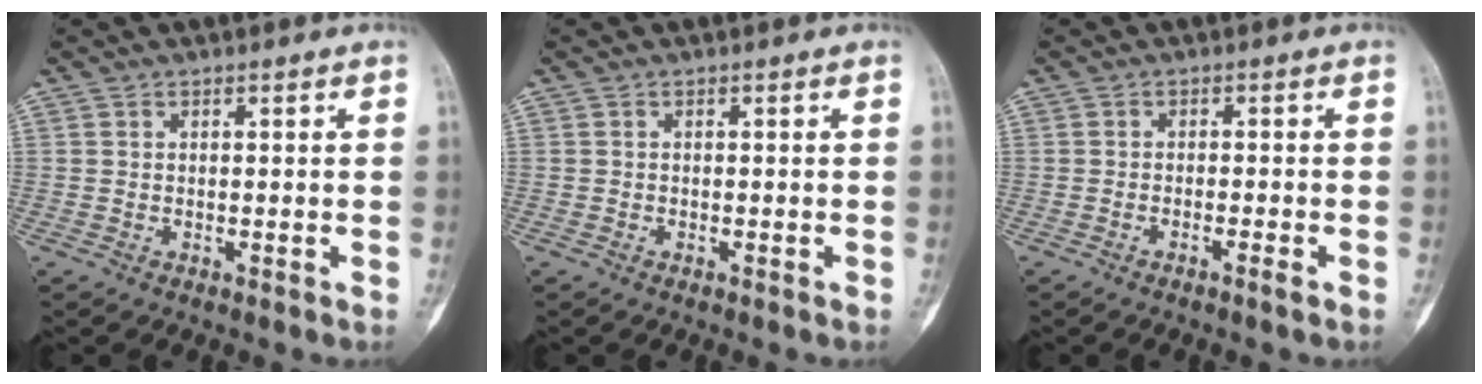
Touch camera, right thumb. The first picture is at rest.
{"total": 0.0}
{"total": 1.6, "force": [-1.1, 0.0, 1.2], "torque": [-0.028, 0.005, -0.022]}